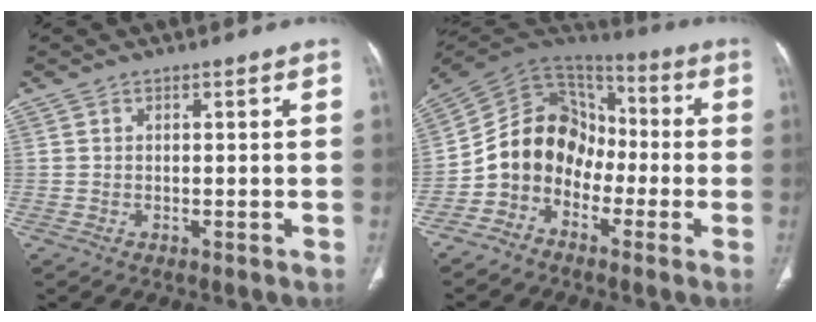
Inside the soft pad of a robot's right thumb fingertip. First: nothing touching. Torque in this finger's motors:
{"motor_torque": [1.85, 1.74, 1.02, -0.72, 0.14]}